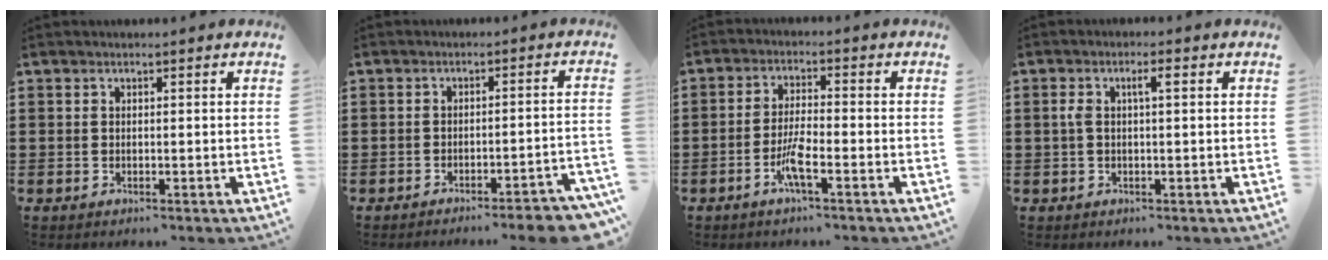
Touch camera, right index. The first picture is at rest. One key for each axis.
{"total": 3.8, "fx": -3.6, "fy": 0.0, "fz": 1.3, "tx": -0.023, "ty": -0.005, "tz": -0.071}
{"total": 4.6, "fx": -2.3, "fy": 0.4, "fz": 4.0, "tx": -0.095, "ty": -0.011, "tz": -0.051}
{"total": 2.8, "fx": 0.4, "fy": 0.7, "fz": 2.7, "tx": -0.060, "ty": 0.004, "tz": 0.002}